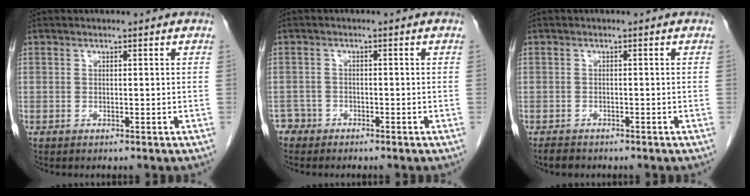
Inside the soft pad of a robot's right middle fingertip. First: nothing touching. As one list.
[{"total": 1.8, "force": [-1.4, 0.9, -0.6], "torque": [0.009, 0.006, -0.028]}, {"total": 1.8, "force": [-1.5, 0.9, 0.4], "torque": [-0.016, -0.003, -0.023]}]